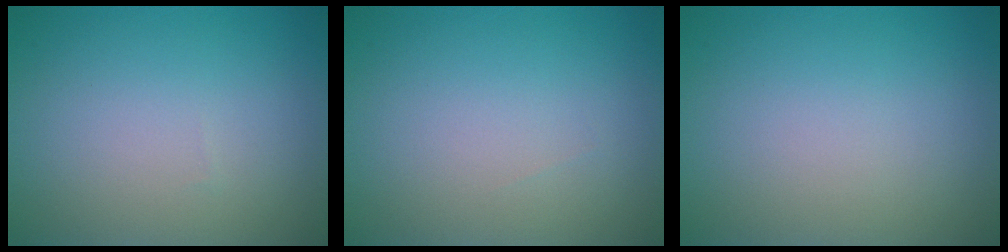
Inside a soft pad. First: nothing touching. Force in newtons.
{"total": 0.0}
{"total": 0.0}